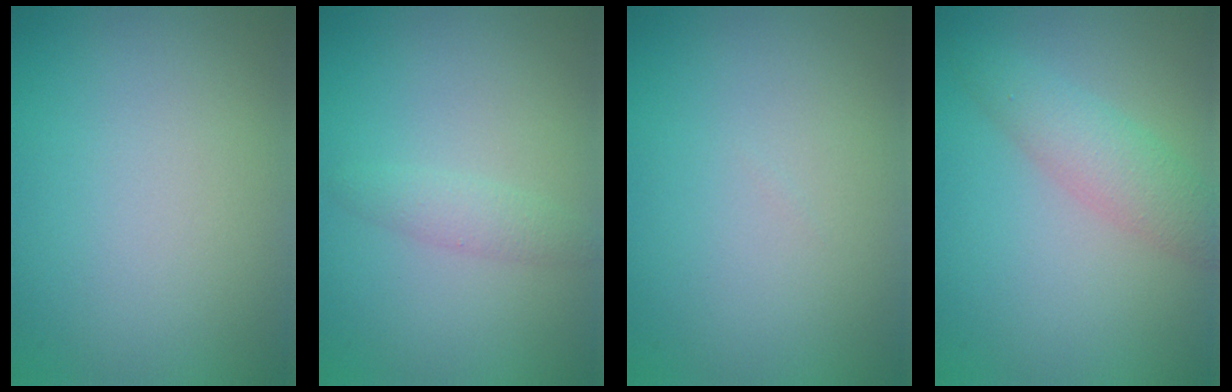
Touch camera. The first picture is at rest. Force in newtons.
{"total": 1.5, "press": 1.5, "slide": 0.1}
{"total": 0.0}
{"total": 3.3, "press": 3.3, "slide": 0.1}